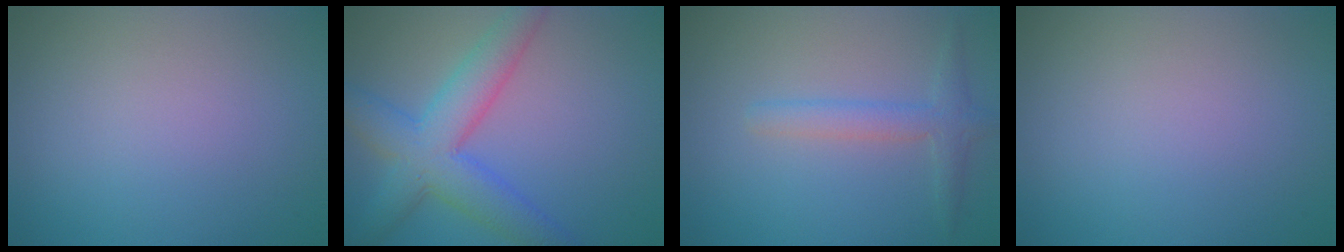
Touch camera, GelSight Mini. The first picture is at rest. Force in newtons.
{"total": 6.8, "press": 6.8, "slide": 0.3}
{"total": 2.4, "press": 2.4, "slide": 0.1}
{"total": 0.0}